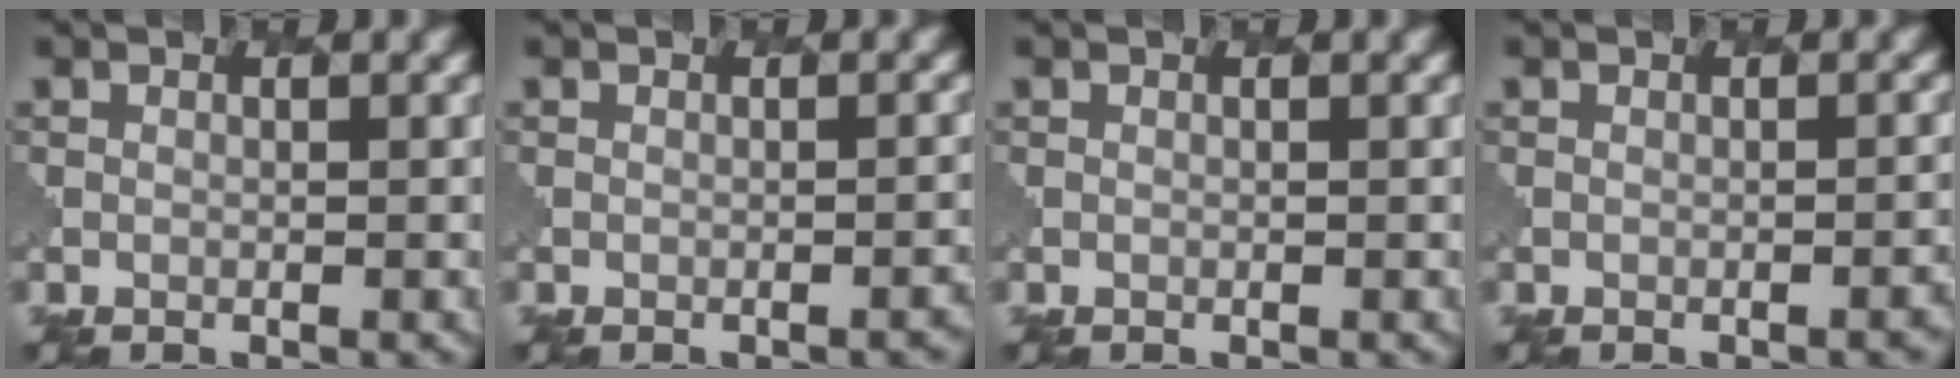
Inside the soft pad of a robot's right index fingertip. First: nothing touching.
{"total": 1.5, "force": [-0.9, 0.4, 1.0], "torque": [-0.002, 0.004, -0.013]}
{"total": 0.0}
{"total": 1.6, "force": [-0.9, 0.5, 1.3], "torque": [-0.005, 0.004, -0.011]}